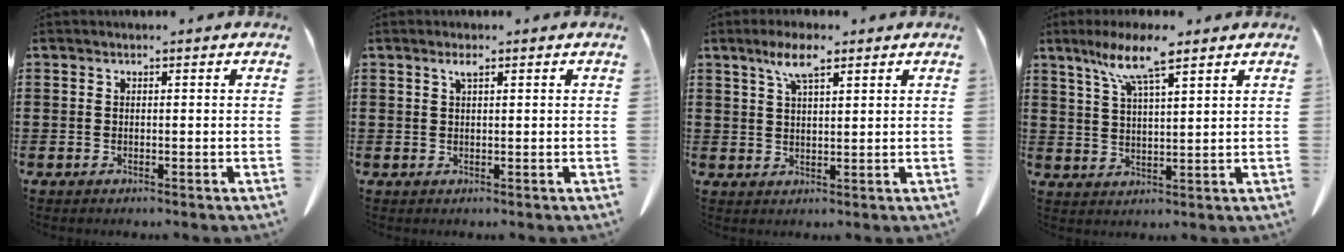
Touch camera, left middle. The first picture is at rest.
{"total": 1.5, "force": [0.8, 0.3, 1.2], "torque": [-0.027, 0.003, 0.013]}
{"total": 5.4, "force": [3.3, 1.3, 4.0], "torque": [-0.088, 0.007, 0.058]}
{"total": 8.0, "force": [5.5, 0.9, 5.8], "torque": [-0.125, -0.006, 0.095]}